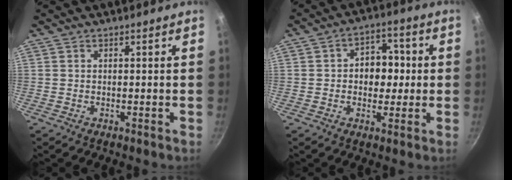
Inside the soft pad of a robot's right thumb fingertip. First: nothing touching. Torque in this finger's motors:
{"motor_torque": [-0.63, 0.47, -0.11, 0.37, 0.02]}